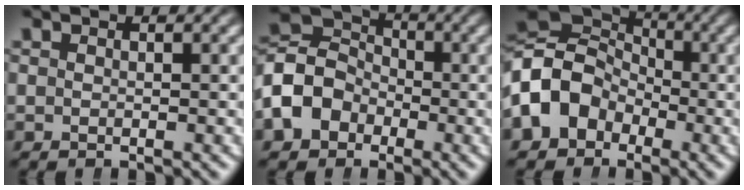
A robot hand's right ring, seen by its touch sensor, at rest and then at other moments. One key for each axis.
{"total": 9.3, "fx": -0.9, "fy": 8.2, "fz": 4.2, "tx": -0.108, "ty": -0.020, "tz": -0.015}
{"total": 10.3, "fx": -0.9, "fy": 9.0, "fz": 5.0, "tx": -0.128, "ty": -0.021, "tz": -0.013}